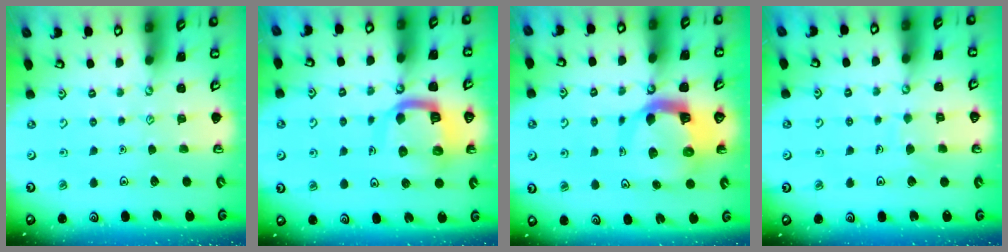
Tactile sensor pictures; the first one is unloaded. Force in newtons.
{"total": 12.4, "press": 12.3, "slide": 1.4}
{"total": 11.4, "press": 11.3, "slide": 1.5}
{"total": 5.9, "press": 5.9, "slide": 0.2}